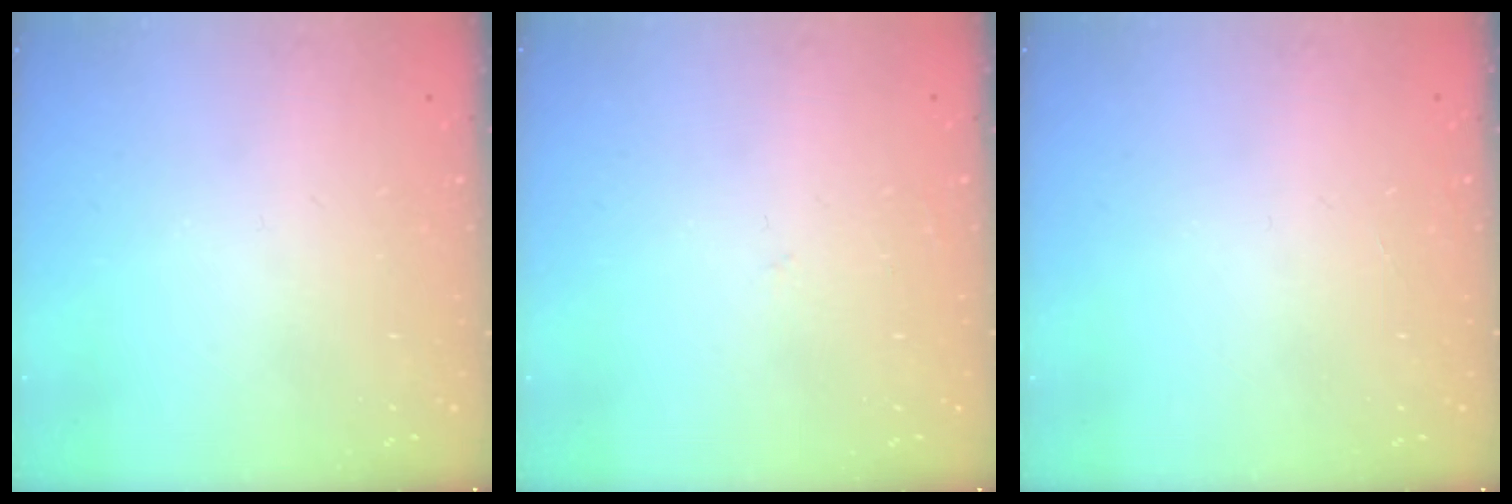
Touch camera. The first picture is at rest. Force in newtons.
{"total": 2.6, "press": 2.6, "slide": 0.2}
{"total": 0.0}